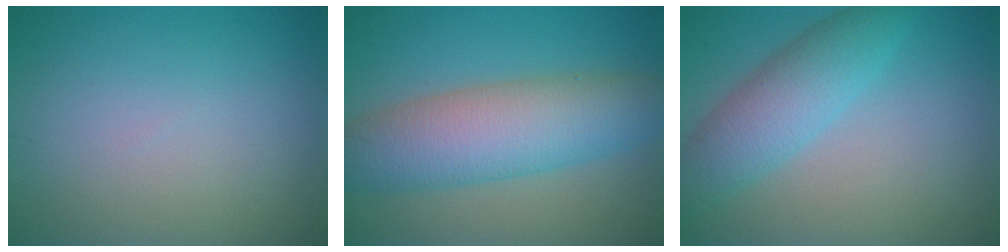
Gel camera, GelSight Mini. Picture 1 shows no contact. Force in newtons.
{"total": 8.3, "press": 8.3, "slide": 0.5}
{"total": 5.1, "press": 5.1, "slide": 0.1}